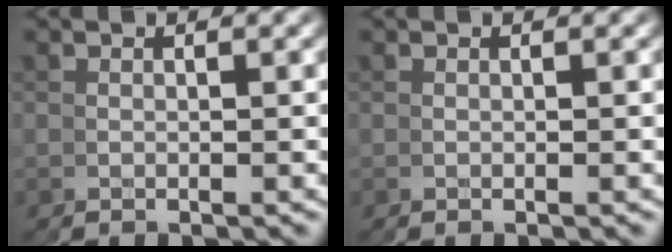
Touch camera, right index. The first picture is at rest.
{"total": 0.0}